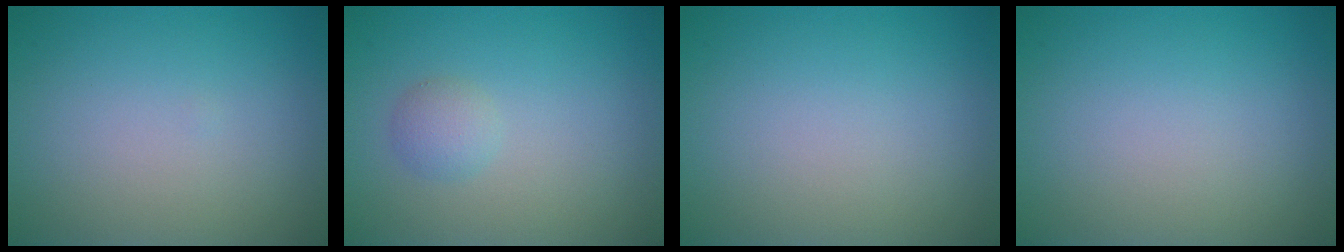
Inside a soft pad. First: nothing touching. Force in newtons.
{"total": 1.5, "press": 1.5, "slide": 0.0}
{"total": 0.0}
{"total": 0.0}